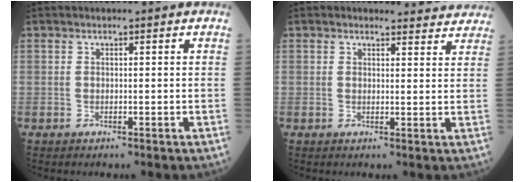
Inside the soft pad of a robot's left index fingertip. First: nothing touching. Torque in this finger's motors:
{"motor_torque": [0.56, -0.57, 0.07, -0.01]}